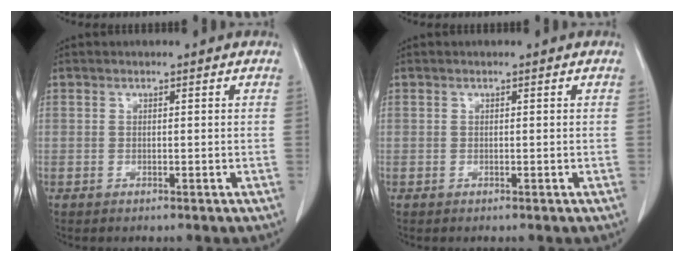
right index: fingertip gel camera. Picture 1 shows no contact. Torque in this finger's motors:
{"motor_torque": [0.00, 0.00, 0.00, 0.00]}